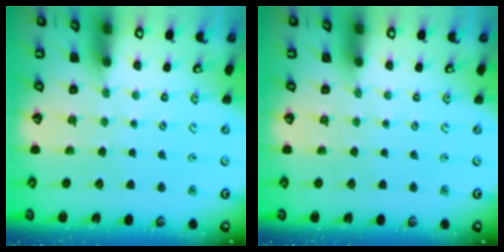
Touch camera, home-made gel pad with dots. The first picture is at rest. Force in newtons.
{"total": 0.0}